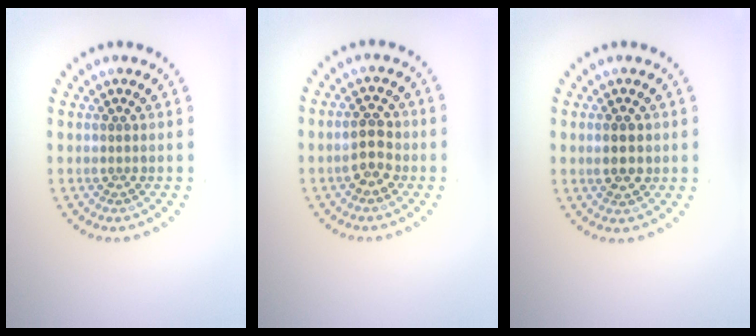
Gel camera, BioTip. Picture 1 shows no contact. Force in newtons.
{"total": 2.8, "press": 2.8, "slide": 0.3}
{"total": 2.4, "press": 2.4, "slide": 0.0}